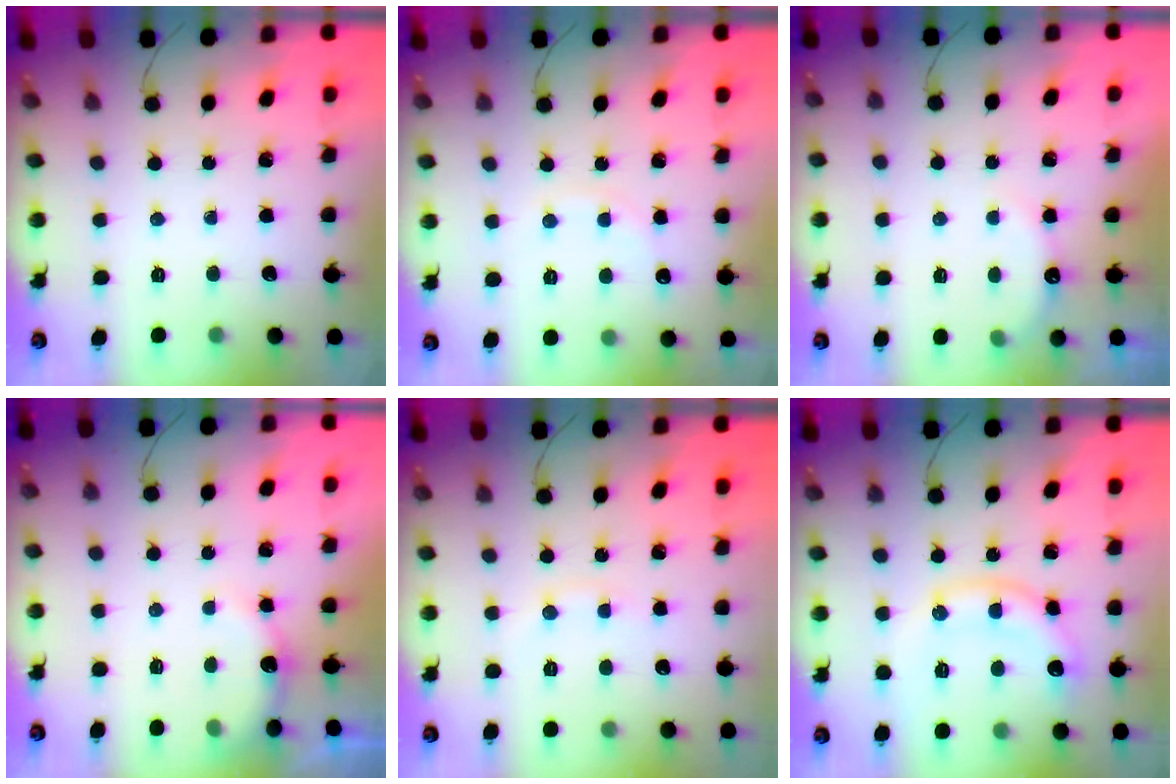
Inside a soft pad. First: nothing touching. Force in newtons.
{"total": 4.5, "press": 4.3, "slide": 1.3}
{"total": 6.1, "press": 5.9, "slide": 1.3}
{"total": 4.4, "press": 4.2, "slide": 1.2}
{"total": 4.8, "press": 4.7, "slide": 1.3}
{"total": 11.1, "press": 11.1, "slide": 1.1}